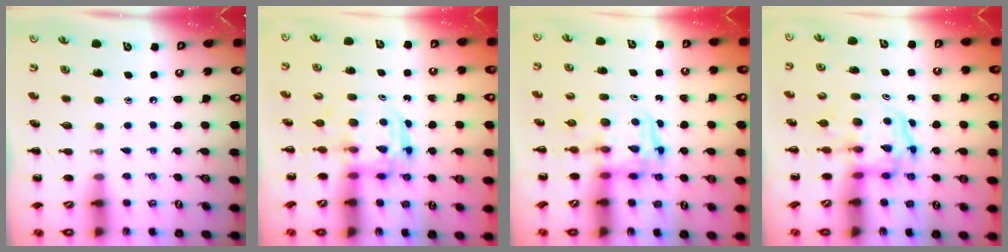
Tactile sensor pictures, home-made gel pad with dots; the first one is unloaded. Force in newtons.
{"total": 3.1, "press": 3.1, "slide": 0.2}
{"total": 3.4, "press": 3.4, "slide": 0.3}
{"total": 3.9, "press": 3.9, "slide": 0.6}